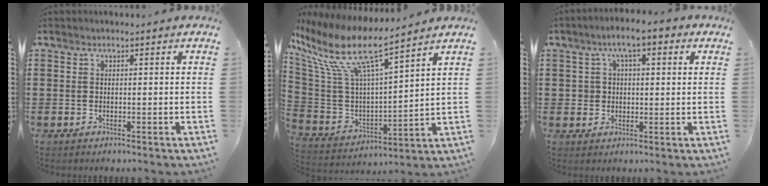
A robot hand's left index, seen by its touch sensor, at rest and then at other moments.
{"total": 12.8, "force": [8.2, 3.1, 9.3], "torque": [-0.214, -0.048, 0.137]}
{"total": 5.5, "force": [3.0, 2.9, 3.6], "torque": [-0.083, 0.008, 0.050]}